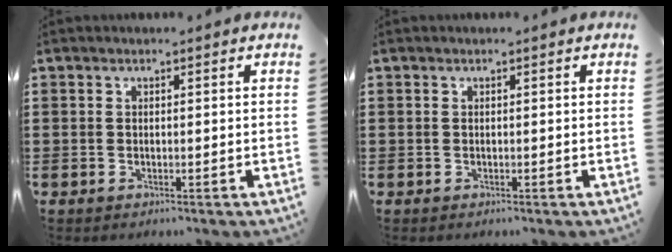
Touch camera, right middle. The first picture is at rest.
{"total": 0.0}